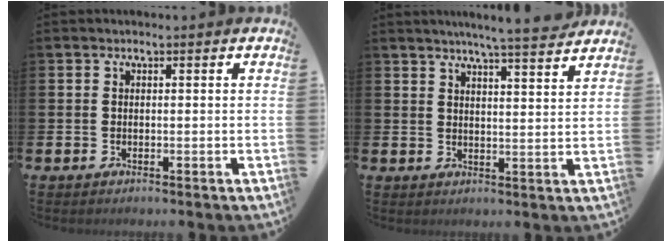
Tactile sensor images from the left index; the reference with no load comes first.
{"total": 5.7, "force": [5.4, -0.9, 1.5], "torque": [-0.032, -0.034, 0.092]}